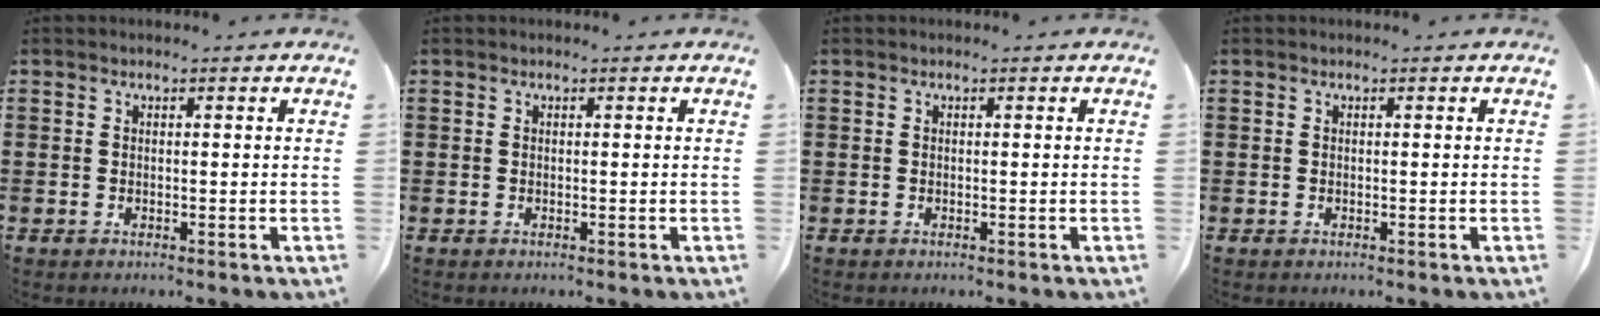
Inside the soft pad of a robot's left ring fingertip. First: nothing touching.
{"total": 0.0}
{"total": 0.0}
{"total": 0.0}